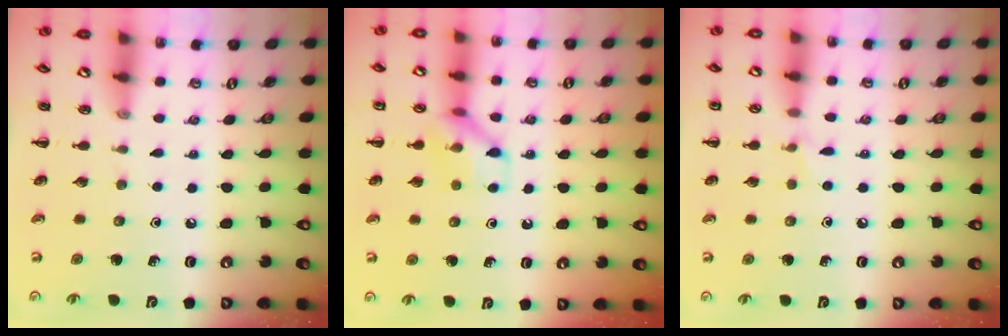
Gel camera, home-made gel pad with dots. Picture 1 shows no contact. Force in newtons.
{"total": 9.1, "press": 9.1, "slide": 0.4}
{"total": 3.9, "press": 3.7, "slide": 1.2}